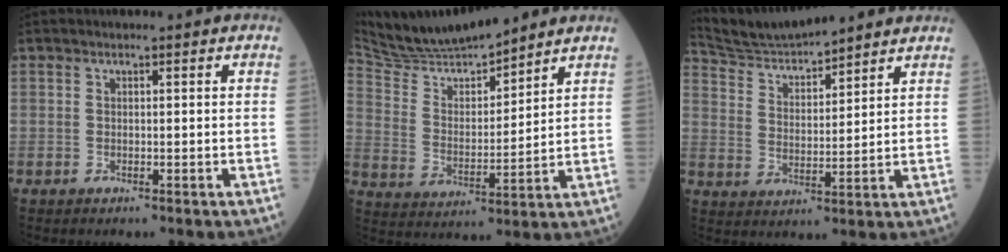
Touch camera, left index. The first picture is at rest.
{"total": 12.4, "force": [11.7, 0.9, 4.0], "torque": [-0.082, 0.009, 0.224]}
{"total": 11.4, "force": [11.0, 0.8, 3.1], "torque": [-0.072, 0.028, 0.200]}